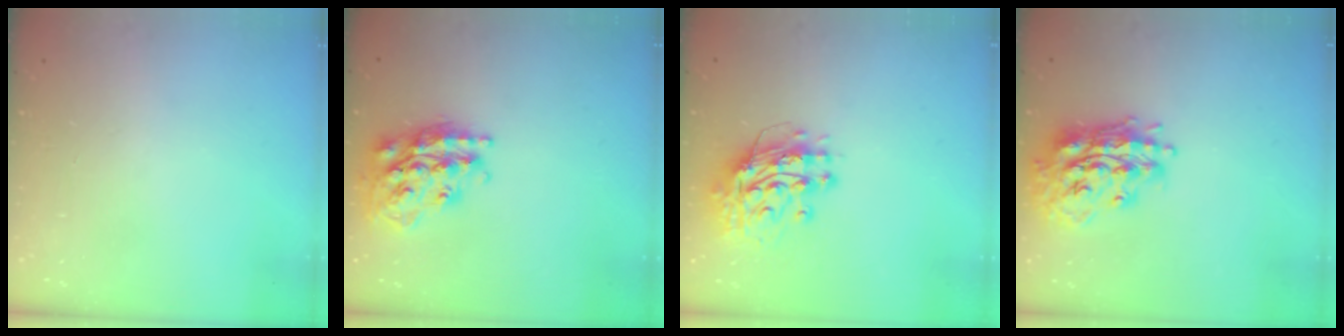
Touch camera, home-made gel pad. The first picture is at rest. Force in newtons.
{"total": 21.4, "press": 21.4, "slide": 1.6}
{"total": 13.2, "press": 13.1, "slide": 1.2}
{"total": 18.7, "press": 18.7, "slide": 1.8}